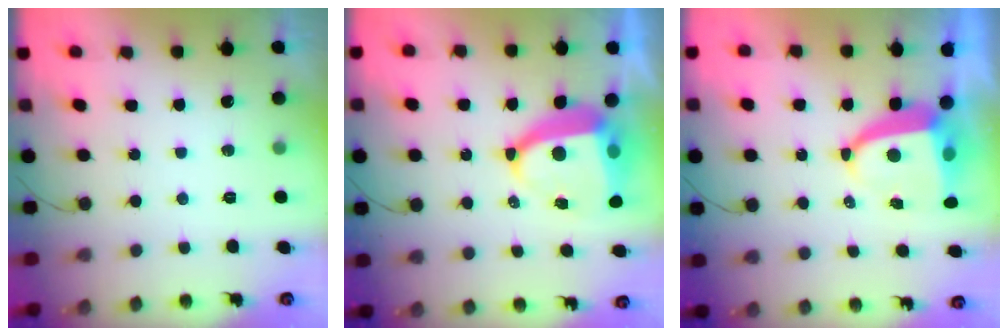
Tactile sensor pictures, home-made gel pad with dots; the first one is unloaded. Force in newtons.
{"total": 10.2, "press": 10.2, "slide": 1.1}
{"total": 7.5, "press": 7.5, "slide": 1.1}